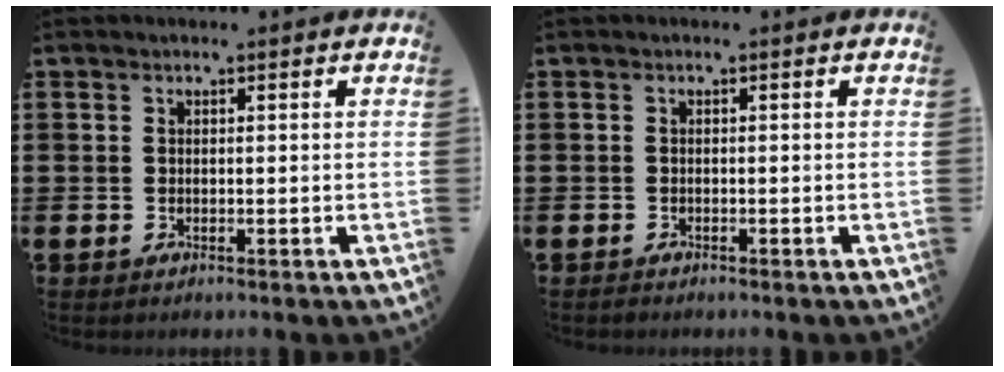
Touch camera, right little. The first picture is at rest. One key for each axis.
{"total": 0.0}